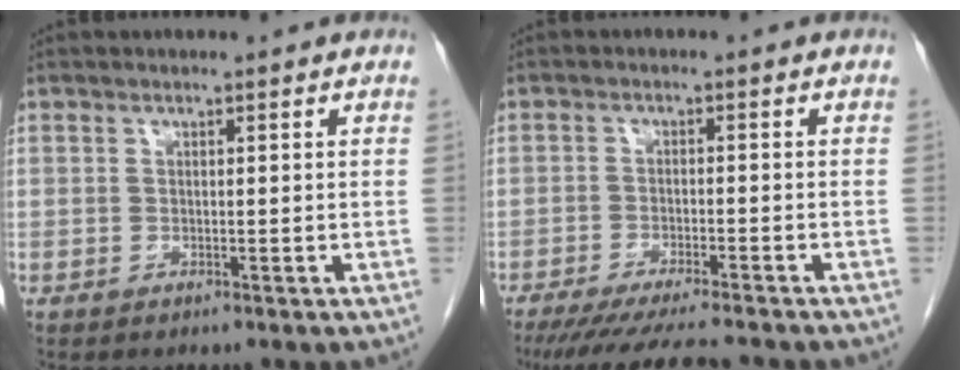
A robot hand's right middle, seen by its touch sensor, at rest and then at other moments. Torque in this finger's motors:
{"motor_torque": [1.09, -1.05, 0.14, 0.06]}